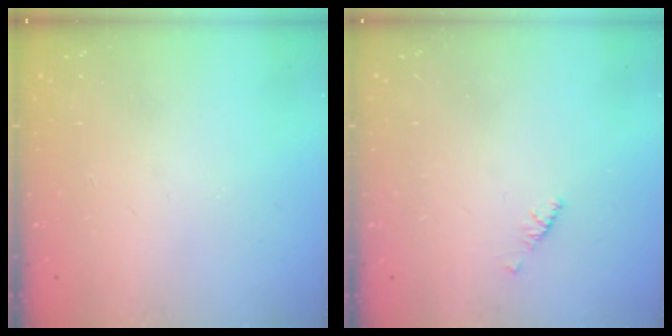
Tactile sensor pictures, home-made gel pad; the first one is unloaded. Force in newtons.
{"total": 2.1, "press": 2.0, "slide": 0.6}